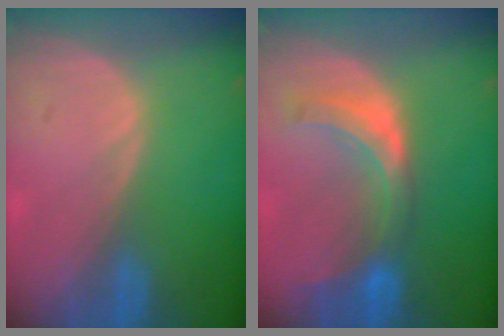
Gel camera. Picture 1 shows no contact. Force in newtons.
{"total": 7.5, "press": 6.8, "slide": 3.0}